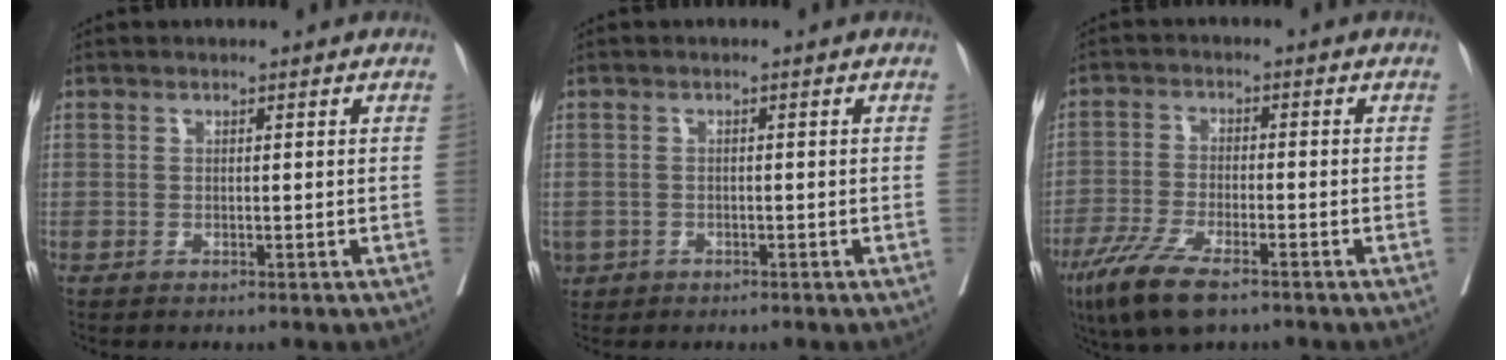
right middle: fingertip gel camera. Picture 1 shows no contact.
{"total": 3.3, "force": [-1.8, 2.7, 0.7], "torque": [-0.022, -0.001, -0.027]}
{"total": 9.4, "force": [-6.3, 2.2, 6.6], "torque": [-0.131, -0.021, -0.108]}